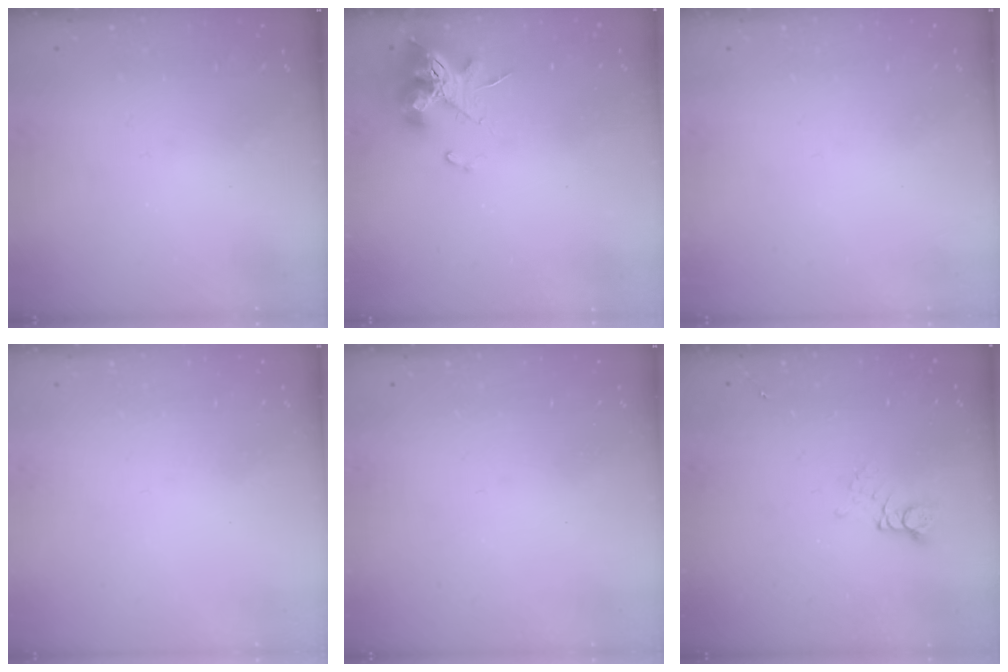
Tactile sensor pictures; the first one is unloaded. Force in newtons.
{"total": 12.2, "press": 12.2, "slide": 0.9}
{"total": 0.0}
{"total": 0.0}
{"total": 0.0}
{"total": 2.6, "press": 2.6, "slide": 0.1}